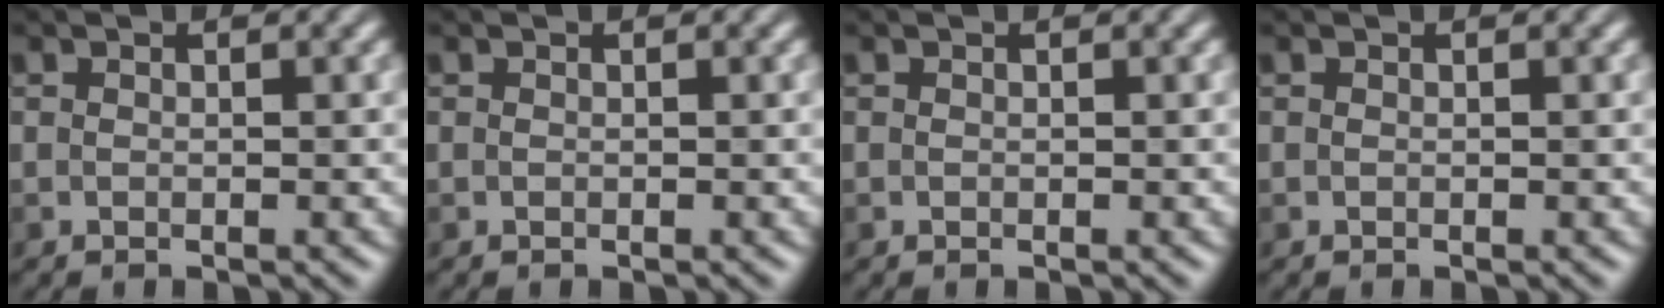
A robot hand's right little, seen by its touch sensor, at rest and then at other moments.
{"total": 0.0}
{"total": 0.0}
{"total": 0.0}